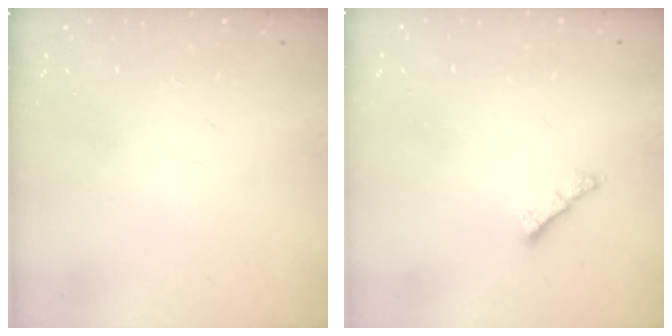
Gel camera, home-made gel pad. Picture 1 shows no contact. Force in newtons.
{"total": 0.8, "press": 0.7, "slide": 0.4}